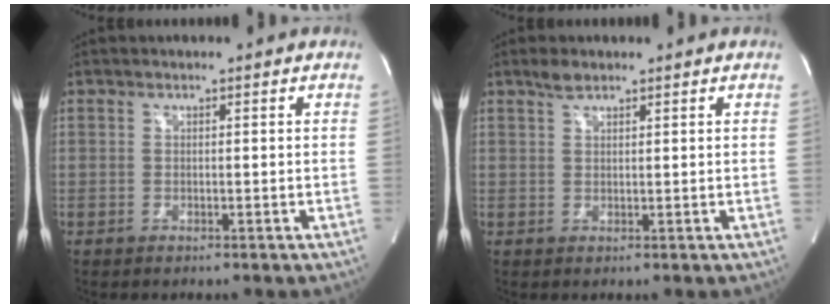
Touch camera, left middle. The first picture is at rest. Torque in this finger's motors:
{"motor_torque": [0.40, -0.13, -0.07, 0.03]}